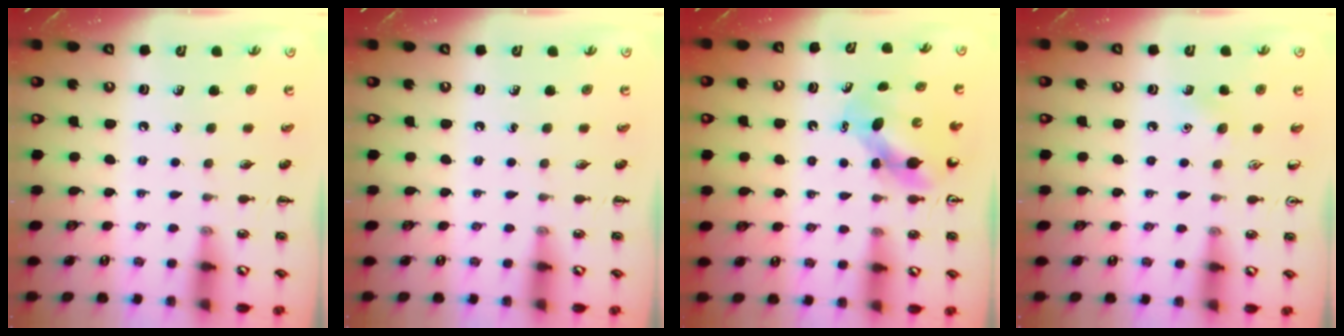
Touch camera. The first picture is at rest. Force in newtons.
{"total": 0.0}
{"total": 5.5, "press": 5.4, "slide": 0.6}
{"total": 4.0, "press": 3.9, "slide": 1.1}